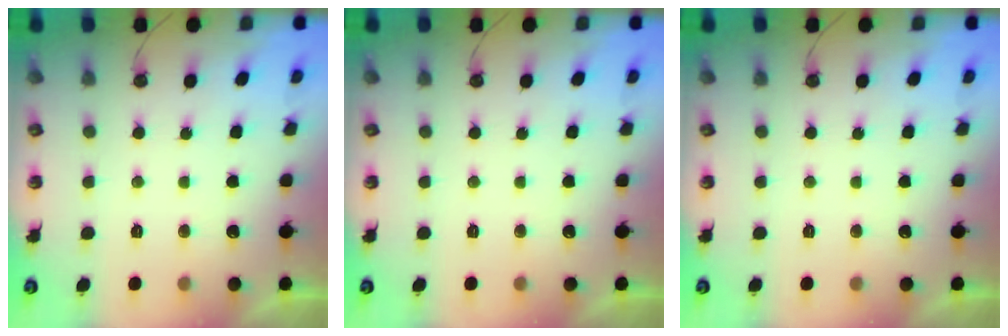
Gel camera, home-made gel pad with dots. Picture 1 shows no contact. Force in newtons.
{"total": 0.0}
{"total": 0.0}